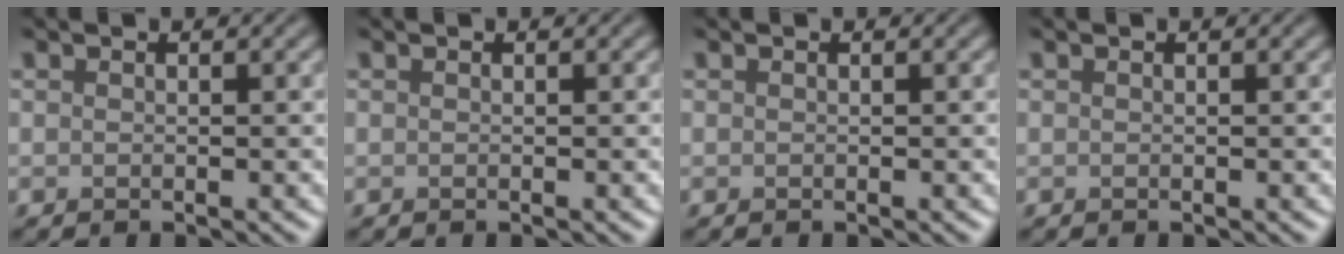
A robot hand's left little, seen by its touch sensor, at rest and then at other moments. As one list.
[{"total": 0.0}, {"total": 0.0}, {"total": 0.0}]